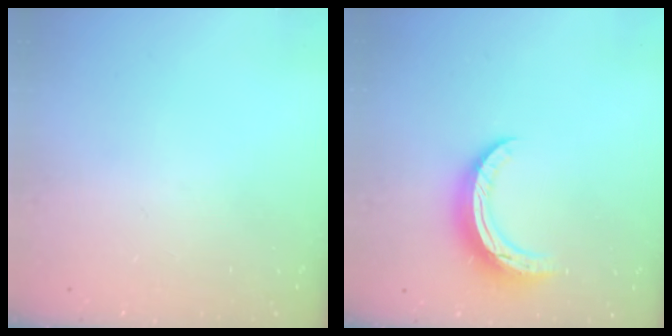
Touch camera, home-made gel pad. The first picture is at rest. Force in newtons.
{"total": 10.5, "press": 10.5, "slide": 0.2}